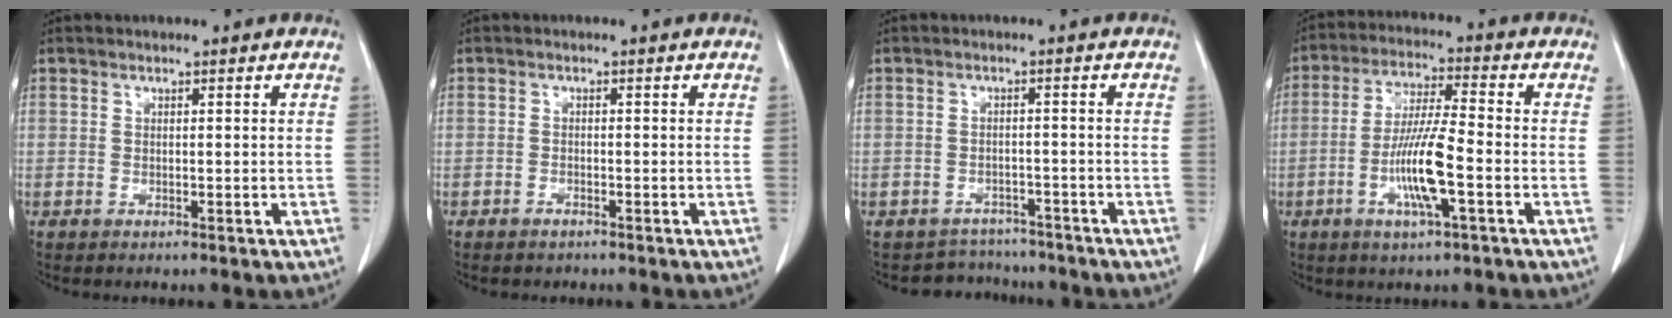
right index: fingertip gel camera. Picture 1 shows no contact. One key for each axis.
{"total": 1.1, "fx": -0.9, "fy": 0.6, "fz": 0.2, "tx": -0.006, "ty": 0.002, "tz": -0.012}
{"total": 4.6, "fx": -4.1, "fy": 1.7, "fz": -1.2, "tx": 0.017, "ty": 0.020, "tz": -0.058}
{"total": 11.8, "fx": -3.6, "fy": 0.3, "fz": 11.2, "tx": -0.223, "ty": -0.007, "tz": -0.072}